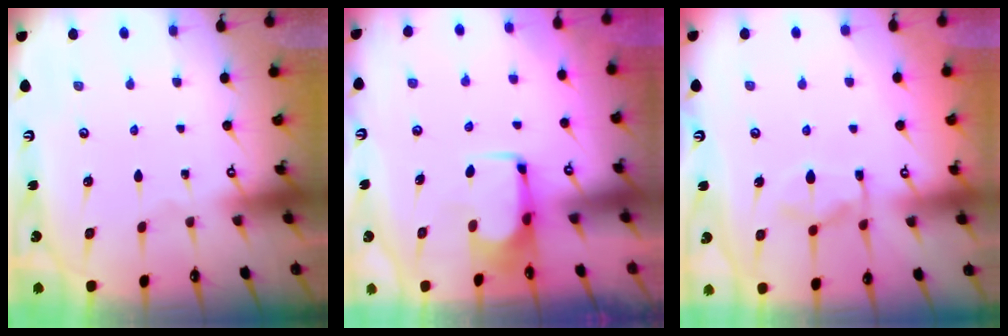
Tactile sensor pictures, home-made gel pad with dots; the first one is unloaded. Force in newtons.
{"total": 0.0}
{"total": 6.1, "press": 5.9, "slide": 1.6}